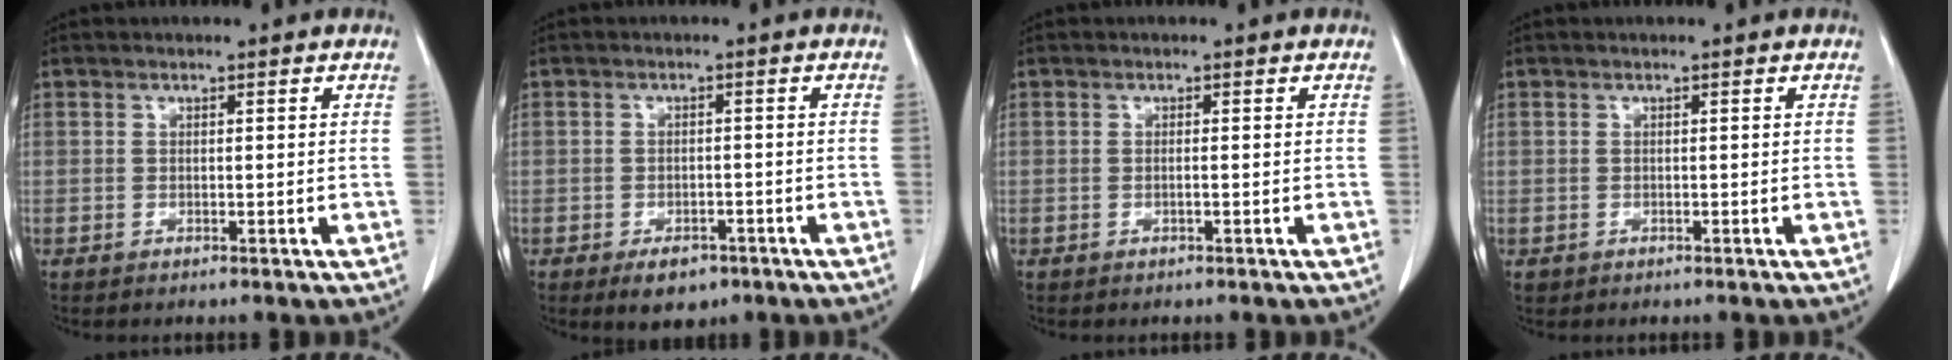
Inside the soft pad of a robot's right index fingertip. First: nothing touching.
{"total": 4.3, "force": [-2.7, 2.6, 2.1], "torque": [-0.027, 0.002, -0.030]}
{"total": 0.5, "force": [-0.1, 0.0, 0.5], "torque": [-0.010, 0.001, -0.002]}
{"total": 0.5, "force": [-0.1, 0.5, 0.0], "torque": [-0.002, 0.005, 0.000]}